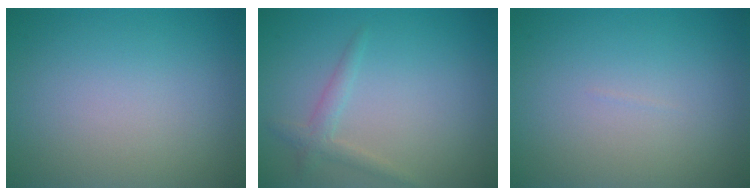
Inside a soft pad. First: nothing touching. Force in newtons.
{"total": 1.6, "press": 1.6, "slide": 0.1}
{"total": 0.0}